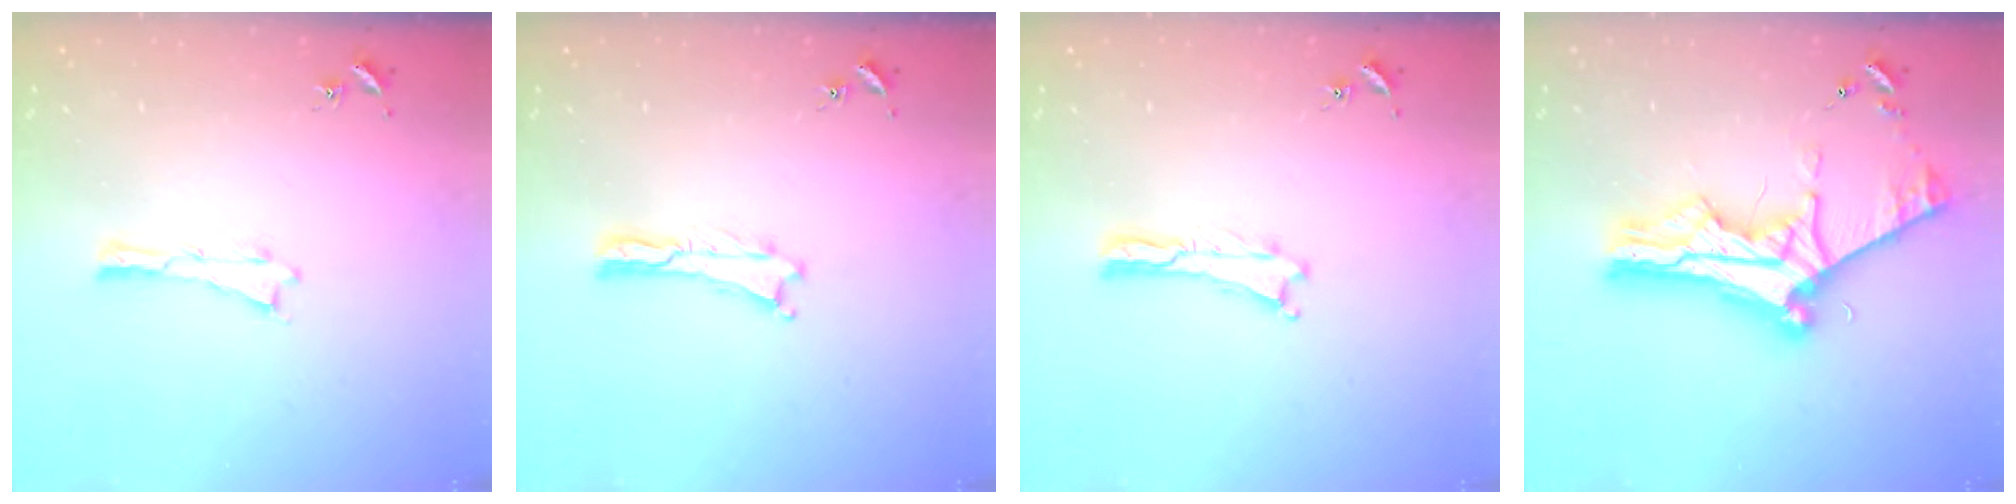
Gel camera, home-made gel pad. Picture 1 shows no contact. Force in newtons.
{"total": 0.0}
{"total": 0.0}
{"total": 10.9, "press": 10.8, "slide": 1.0}